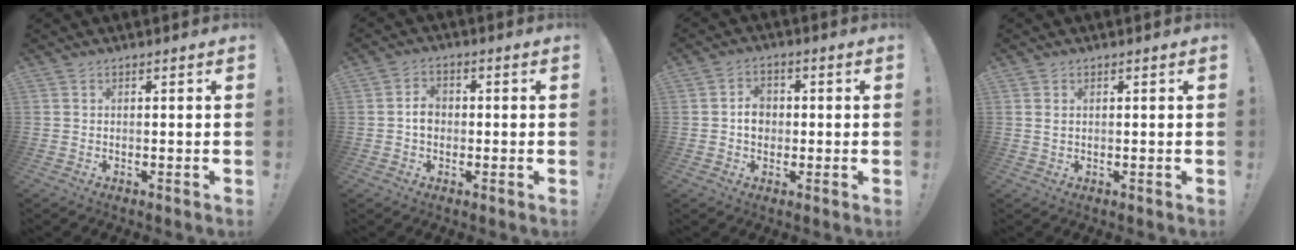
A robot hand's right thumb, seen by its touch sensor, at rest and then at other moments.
{"total": 4.7, "force": [-0.5, 3.7, 2.7], "torque": [-0.034, 0.008, -0.010]}
{"total": 5.4, "force": [-0.2, 4.6, 2.8], "torque": [-0.031, 0.007, -0.005]}
{"total": 1.1, "force": [0.5, 0.6, 0.8], "torque": [-0.011, 0.000, 0.007]}